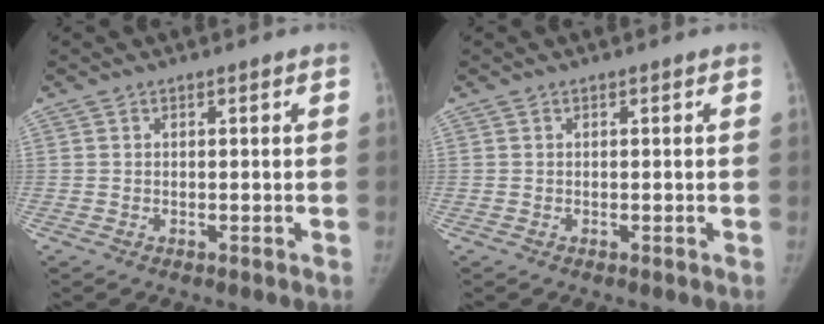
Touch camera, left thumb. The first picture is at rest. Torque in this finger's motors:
{"motor_torque": [0.08, -0.37, 0.28, -0.10, 0.05]}